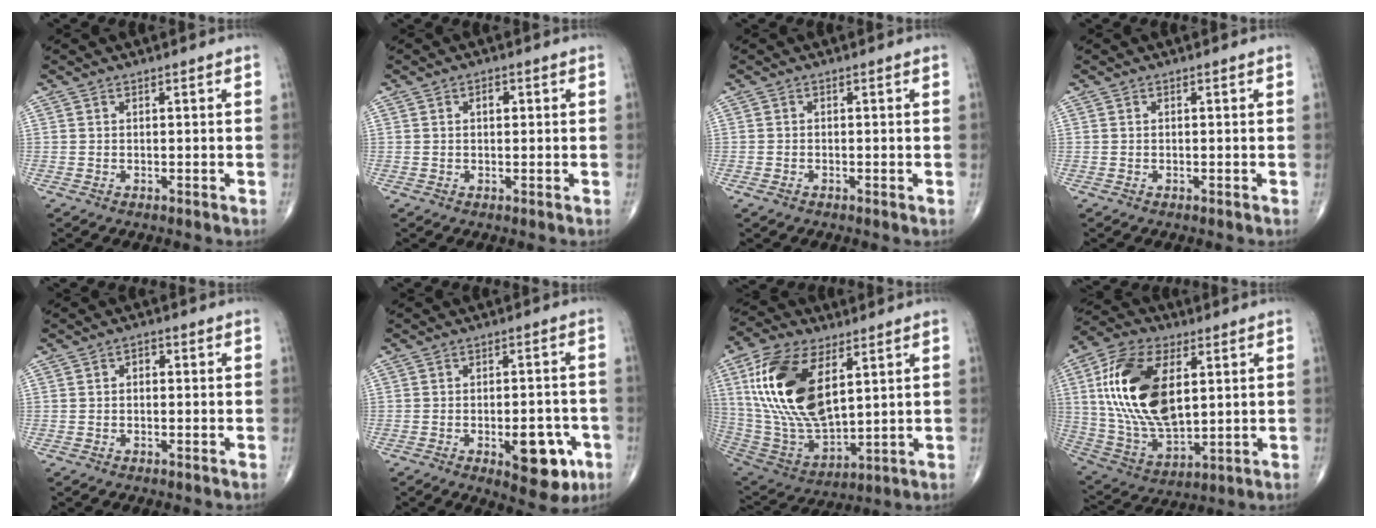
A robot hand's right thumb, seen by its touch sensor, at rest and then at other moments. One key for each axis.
{"total": 1.7, "fx": 0.5, "fy": 1.1, "fz": 1.3, "tx": -0.012, "ty": 0.001, "tz": 0.005}
{"total": 1.3, "fx": -0.7, "fy": 0.7, "fz": 0.9, "tx": -0.018, "ty": -0.002, "tz": -0.014}
{"total": 0.0}
{"total": 1.6, "fx": 0.1, "fy": 1.2, "fz": 1.1, "tx": -0.007, "ty": 0.008, "tz": -0.002}
{"total": 10.9, "fx": -4.2, "fy": 4.9, "fz": 8.7, "tx": -0.086, "ty": 0.017, "tz": -0.048}
{"total": 22.2, "fx": 7.1, "fy": 11.1, "fz": 17.9, "tx": -0.345, "ty": -0.030, "tz": 0.138}
{"total": 21.6, "fx": 4.7, "fy": 11.6, "fz": 17.6, "tx": -0.333, "ty": -0.015, "tz": 0.089}